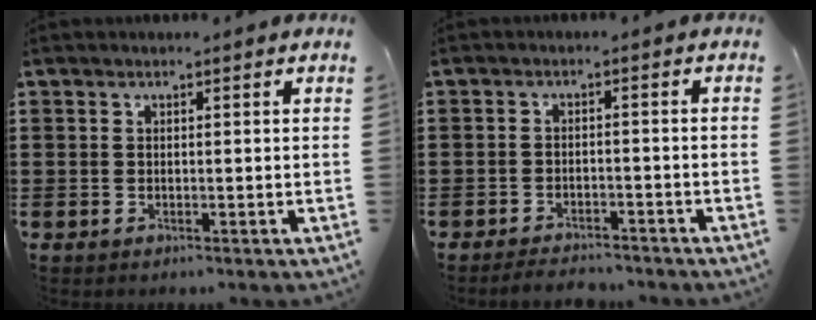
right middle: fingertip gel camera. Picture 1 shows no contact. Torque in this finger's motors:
{"motor_torque": [0.24, -0.18, 0.02, 0.02]}